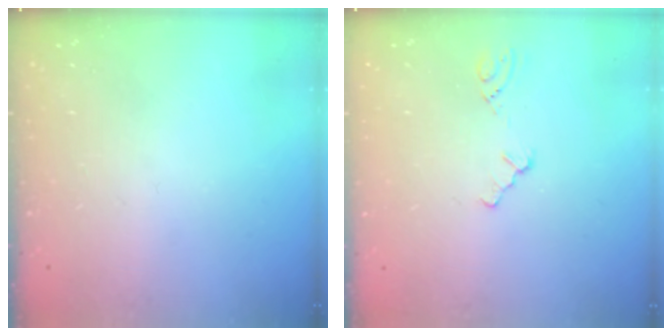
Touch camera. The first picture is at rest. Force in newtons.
{"total": 1.3, "press": 1.3, "slide": 0.3}